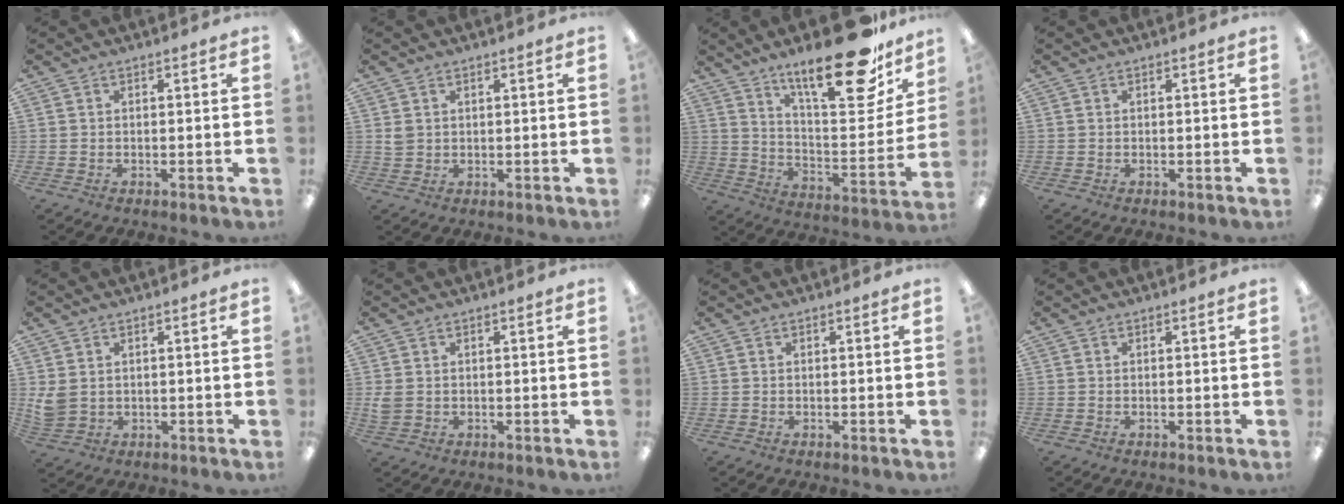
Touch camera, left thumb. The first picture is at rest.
{"total": 1.8, "force": [0.9, 1.5, 0.7], "torque": [-0.016, 0.004, 0.016]}
{"total": 23.9, "force": [17.4, 6.7, 14.9], "torque": [-0.214, -0.120, 0.281]}
{"total": 0.0}
{"total": 4.0, "force": [1.5, 3.1, 2.0], "torque": [-0.039, -0.003, 0.029]}
{"total": 2.6, "force": [0.2, 2.2, 1.4], "torque": [-0.018, 0.003, 0.003]}
{"total": 0.0}
{"total": 0.0}